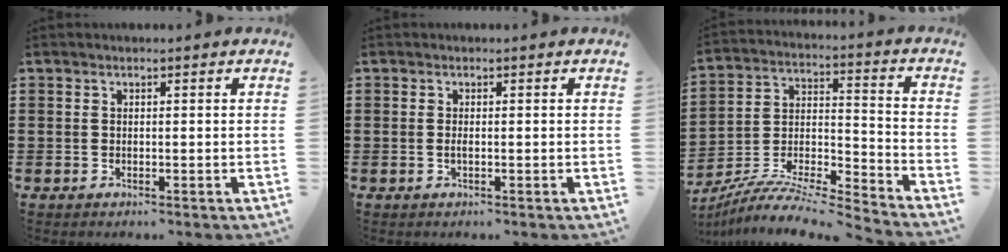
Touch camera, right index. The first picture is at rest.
{"total": 0.8, "force": [-0.2, 0.1, 0.7], "torque": [-0.014, -0.002, -0.003]}
{"total": 8.3, "force": [-7.9, 0.5, 2.6], "torque": [-0.048, 0.000, -0.161]}